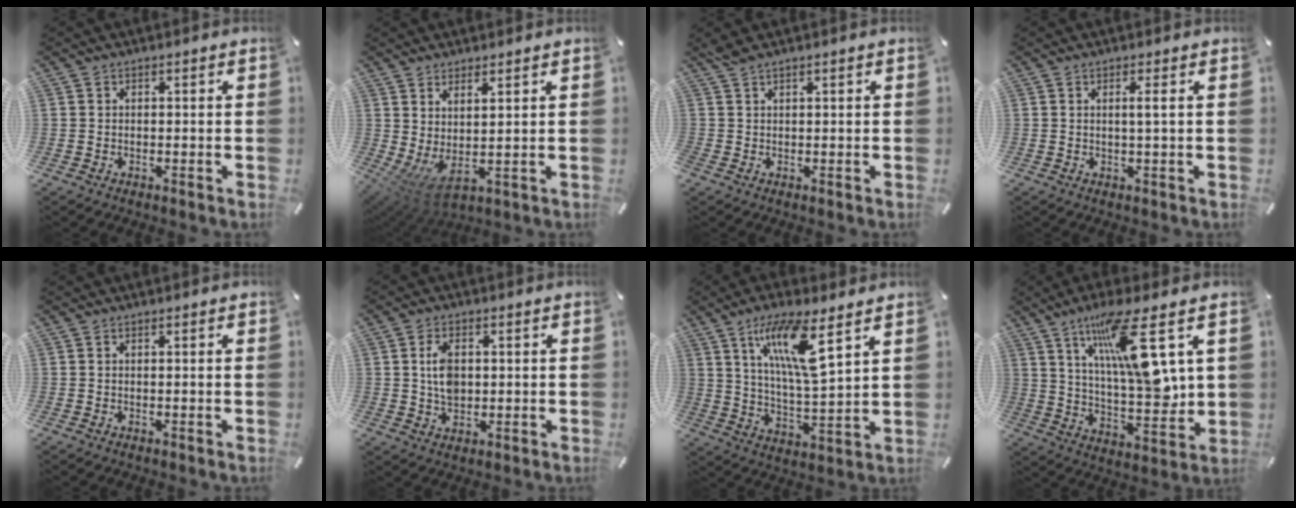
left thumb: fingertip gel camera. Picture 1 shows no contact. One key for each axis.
{"total": 4.7, "fx": 2.4, "fy": 0.6, "fz": 4.0, "tx": -0.109, "ty": -0.048, "tz": 0.041}
{"total": 1.1, "fx": 1.0, "fy": 0.3, "fz": 0.4, "tx": -0.010, "ty": 0.000, "tz": 0.018}
{"total": 2.4, "fx": 0.6, "fy": -0.1, "fz": 2.3, "tx": -0.046, "ty": -0.003, "tz": 0.007}
{"total": 0.7, "fx": 0.1, "fy": 0.0, "fz": 0.7, "tx": -0.010, "ty": 0.000, "tz": 0.000}
{"total": 5.8, "fx": 0.8, "fy": 4.0, "fz": 4.1, "tx": -0.083, "ty": -0.001, "tz": 0.006}
{"total": 13.9, "fx": 7.9, "fy": 3.0, "fz": 11.0, "tx": -0.214, "ty": -0.025, "tz": 0.129}
{"total": 18.4, "fx": 9.0, "fy": 5.2, "fz": 15.2, "tx": -0.281, "ty": -0.041, "tz": 0.139}